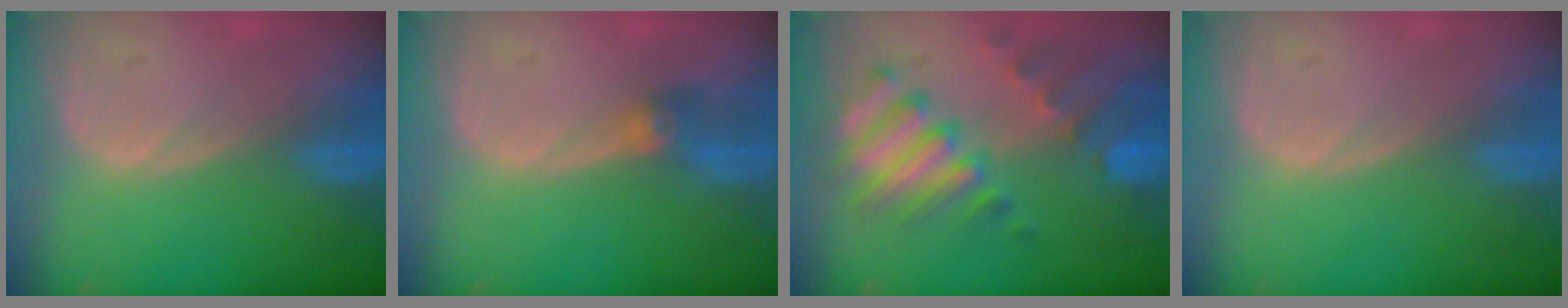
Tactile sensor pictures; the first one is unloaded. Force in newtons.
{"total": 3.0, "press": 2.6, "slide": 1.5}
{"total": 10.4, "press": 8.9, "slide": 5.3}
{"total": 0.0}